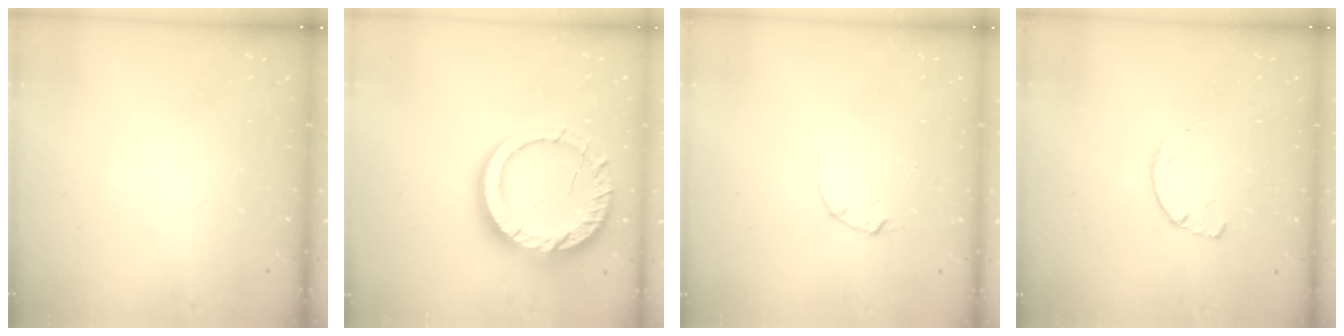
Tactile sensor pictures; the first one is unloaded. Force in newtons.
{"total": 16.0, "press": 15.9, "slide": 1.4}
{"total": 2.1, "press": 2.1, "slide": 0.1}
{"total": 1.8, "press": 1.7, "slide": 0.3}